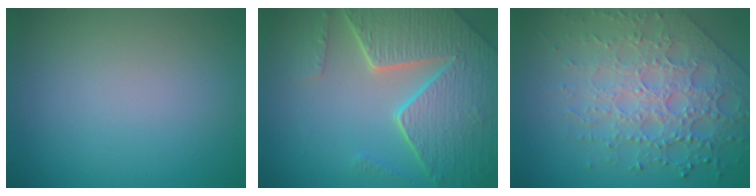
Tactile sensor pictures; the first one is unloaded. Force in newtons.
{"total": 8.1, "press": 5.9, "slide": 5.5}
{"total": 7.2, "press": 5.4, "slide": 4.8}